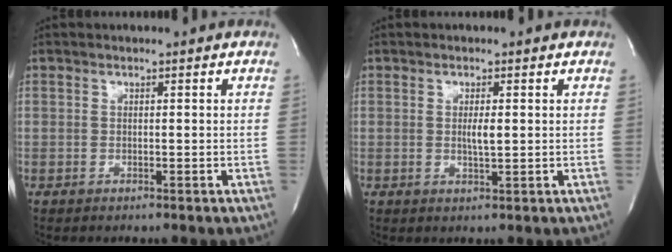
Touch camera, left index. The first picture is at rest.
{"total": 2.1, "force": [0.3, 0.2, 2.0], "torque": [-0.040, -0.002, 0.005]}